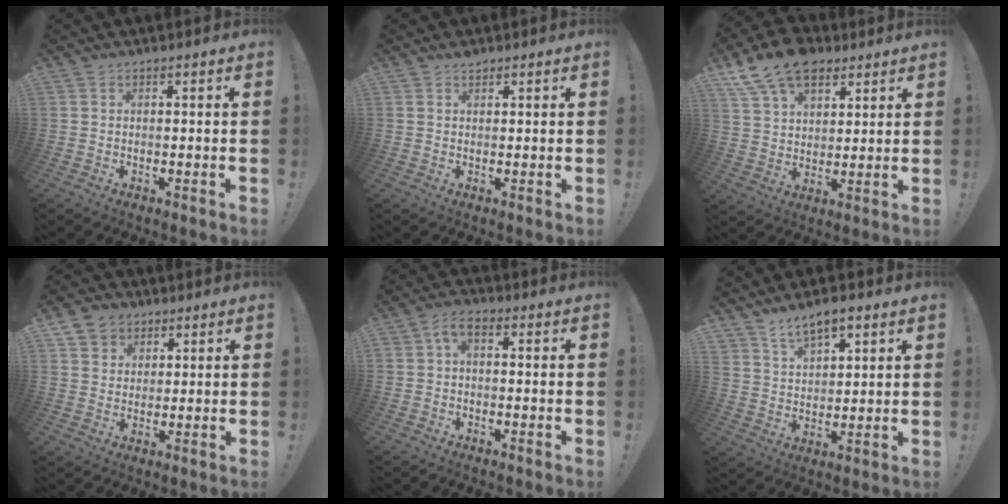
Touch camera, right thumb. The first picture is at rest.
{"total": 1.4, "force": [1.3, 0.5, 0.3], "torque": [0.003, -0.008, 0.023]}
{"total": 14.4, "force": [8.8, 9.2, 6.8], "torque": [-0.112, -0.047, 0.167]}
{"total": 6.4, "force": [3.5, 5.2, 1.3], "torque": [-0.012, -0.022, 0.068]}
{"total": 3.7, "force": [0.0, 2.1, 3.1], "torque": [-0.058, 0.006, 0.001]}
{"total": 8.2, "force": [5.9, 4.4, 3.7], "torque": [-0.060, -0.031, 0.112]}